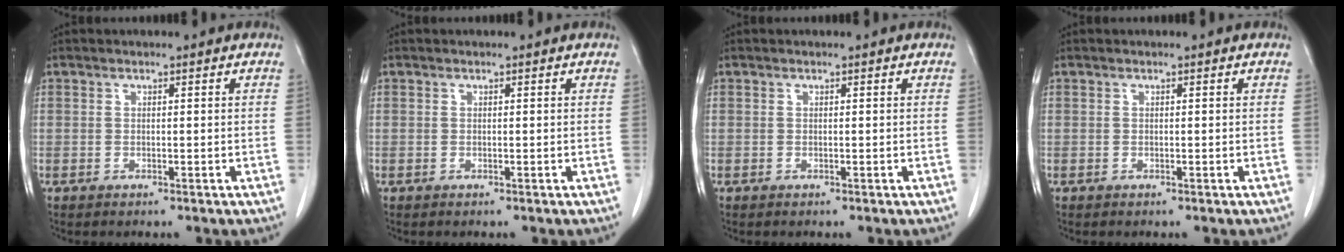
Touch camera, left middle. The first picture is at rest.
{"total": 0.0}
{"total": 0.0}
{"total": 0.0}